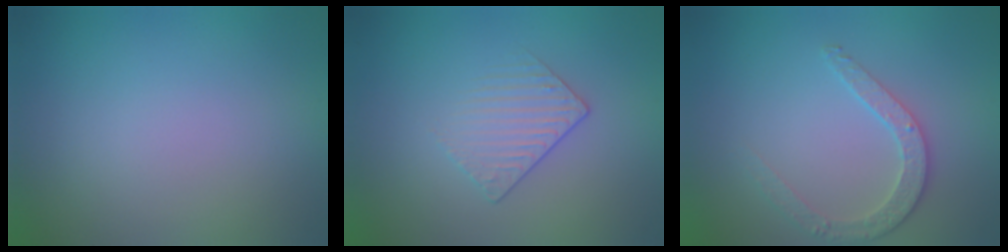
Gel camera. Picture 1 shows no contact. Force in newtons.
{"total": 1.5, "press": 1.0, "slide": 1.1}
{"total": 2.8, "press": 2.5, "slide": 1.2}